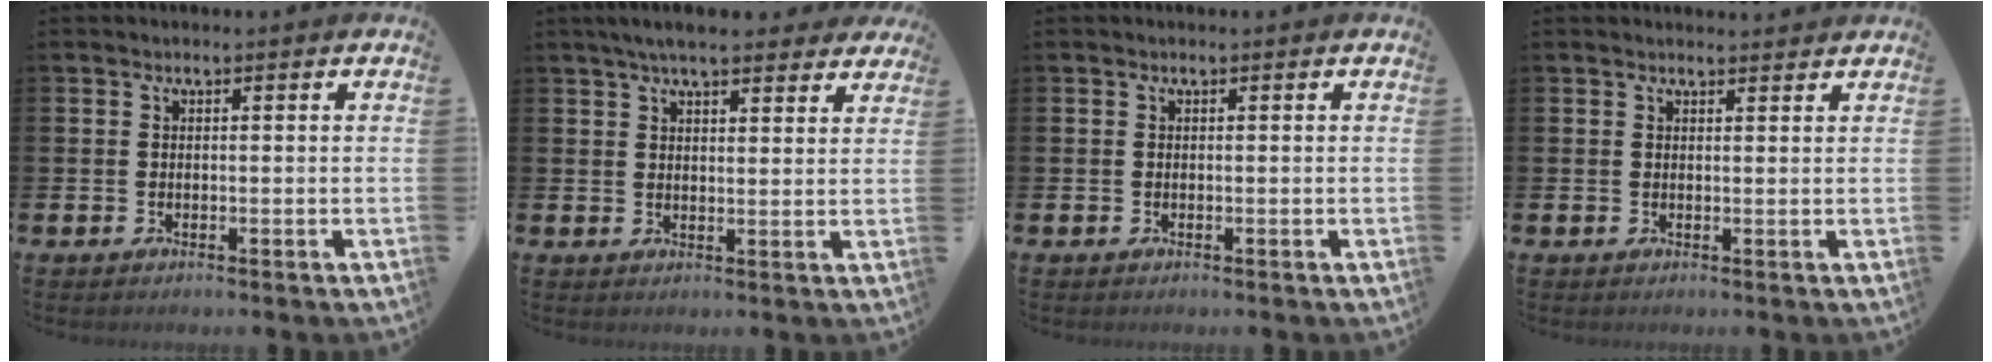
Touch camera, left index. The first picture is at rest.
{"total": 5.4, "force": [4.9, 1.0, 2.1], "torque": [-0.048, -0.011, 0.089]}
{"total": 0.0}
{"total": 1.2, "force": [1.2, 0.1, 0.0], "torque": [0.013, -0.008, 0.019]}